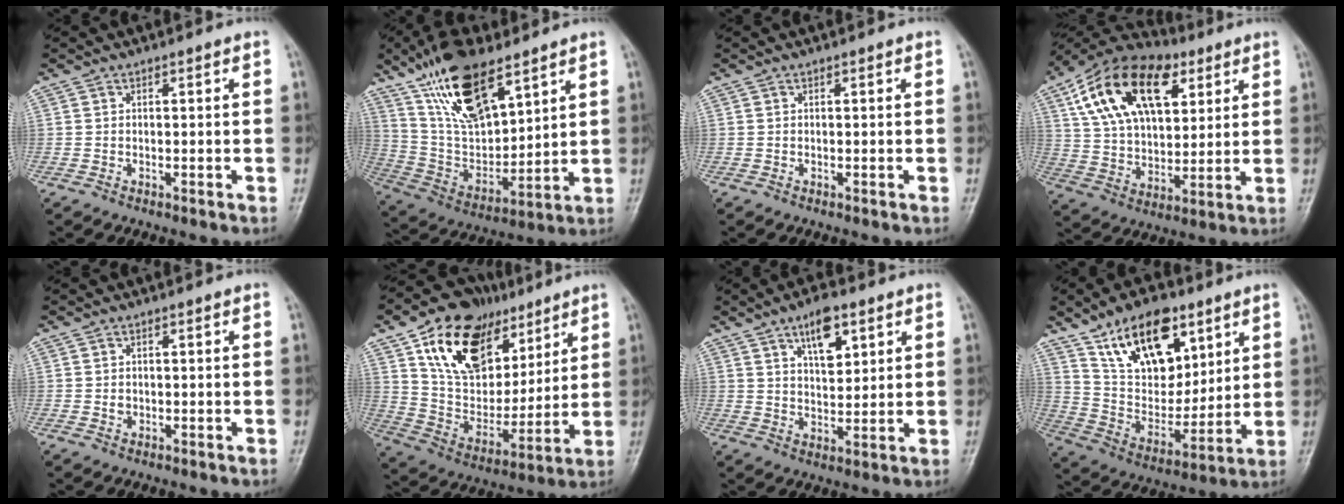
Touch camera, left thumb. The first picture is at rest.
{"total": 18.9, "force": [11.6, 7.9, 12.7], "torque": [-0.203, -0.049, 0.230]}
{"total": 0.0}
{"total": 22.6, "force": [9.4, 13.2, 15.7], "torque": [-0.256, -0.009, 0.162]}
{"total": 1.2, "force": [0.0, 1.0, 0.6], "torque": [-0.006, 0.002, 0.002]}
{"total": 22.4, "force": [11.4, 14.4, 12.9], "torque": [-0.176, -0.030, 0.205]}
{"total": 8.5, "force": [4.4, 3.9, 6.1], "torque": [-0.080, -0.025, 0.073]}
{"total": 19.4, "force": [10.7, 10.9, 12.0], "torque": [-0.147, -0.047, 0.198]}